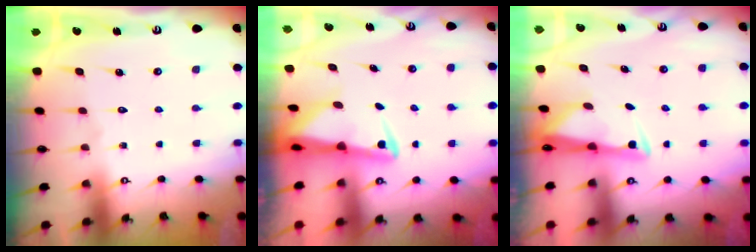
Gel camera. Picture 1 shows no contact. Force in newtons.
{"total": 2.5, "press": 2.5, "slide": 0.4}
{"total": 2.6, "press": 2.6, "slide": 0.4}